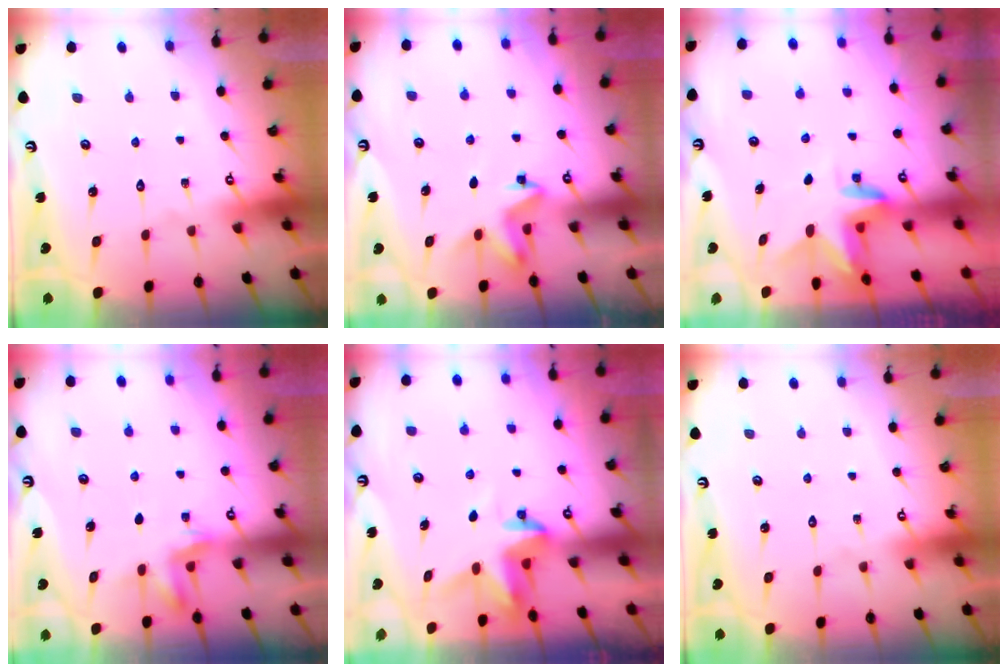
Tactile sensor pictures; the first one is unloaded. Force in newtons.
{"total": 4.6, "press": 4.5, "slide": 0.4}
{"total": 3.0, "press": 3.0, "slide": 0.2}
{"total": 3.0, "press": 2.9, "slide": 0.6}
{"total": 3.8, "press": 3.8, "slide": 0.3}
{"total": 0.0}